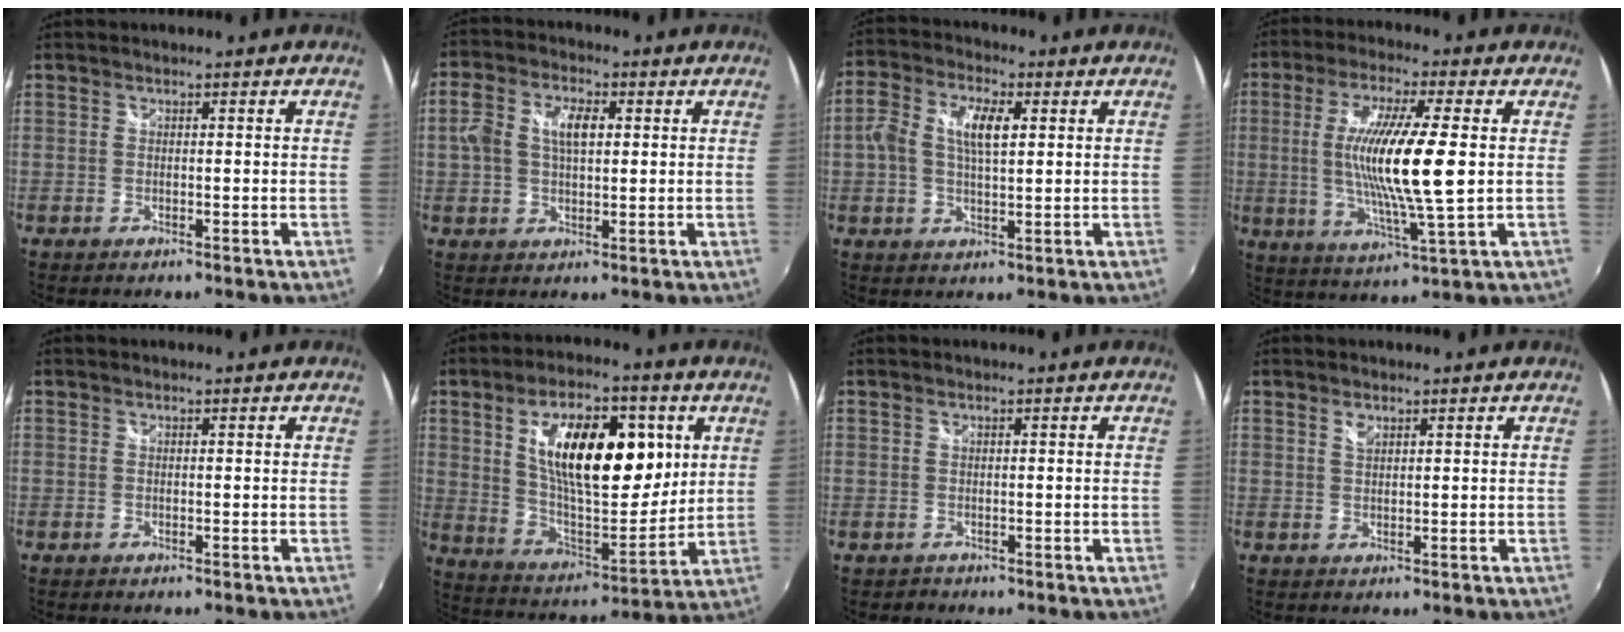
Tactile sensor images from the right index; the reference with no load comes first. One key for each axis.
{"total": 7.7, "fx": 1.3, "fy": 4.3, "fz": 6.2, "tx": -0.117, "ty": 0.019, "tz": 0.025}
{"total": 7.9, "fx": 1.4, "fy": 3.7, "fz": 6.9, "tx": -0.133, "ty": 0.018, "tz": 0.024}
{"total": 15.0, "fx": 0.7, "fy": 1.2, "fz": 15.0, "tx": -0.279, "ty": -0.013, "tz": 0.013}
{"total": 0.0}
{"total": 20.9, "fx": 6.0, "fy": 9.6, "fz": 17.6, "tx": -0.292, "ty": 0.000, "tz": 0.108}
{"total": 1.3, "fx": -0.4, "fy": 1.2, "fz": -0.1, "tx": -0.001, "ty": 0.002, "tz": -0.003}
{"total": 1.4, "fx": 0.9, "fy": 0.7, "fz": 0.8, "tx": -0.014, "ty": 0.002, "tz": 0.016}